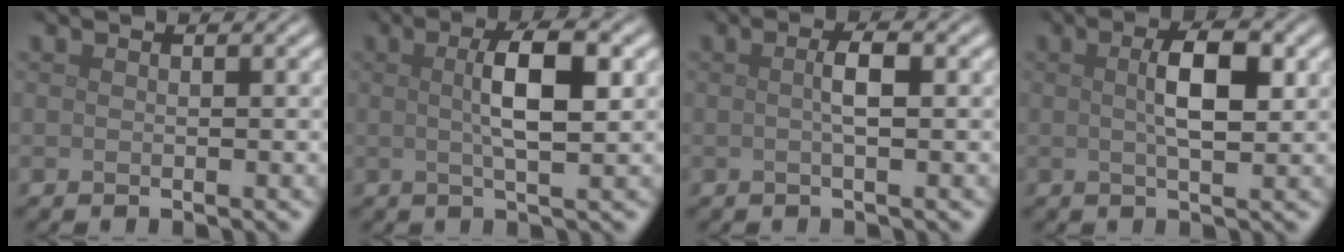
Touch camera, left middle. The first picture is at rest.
{"total": 4.8, "force": [0.8, 1.1, 4.6], "torque": [-0.079, 0.008, 0.012]}
{"total": 2.0, "force": [0.1, 0.3, 2.0], "torque": [-0.036, 0.007, 0.001]}
{"total": 4.2, "force": [0.8, 1.2, 3.9], "torque": [-0.072, 0.004, 0.011]}